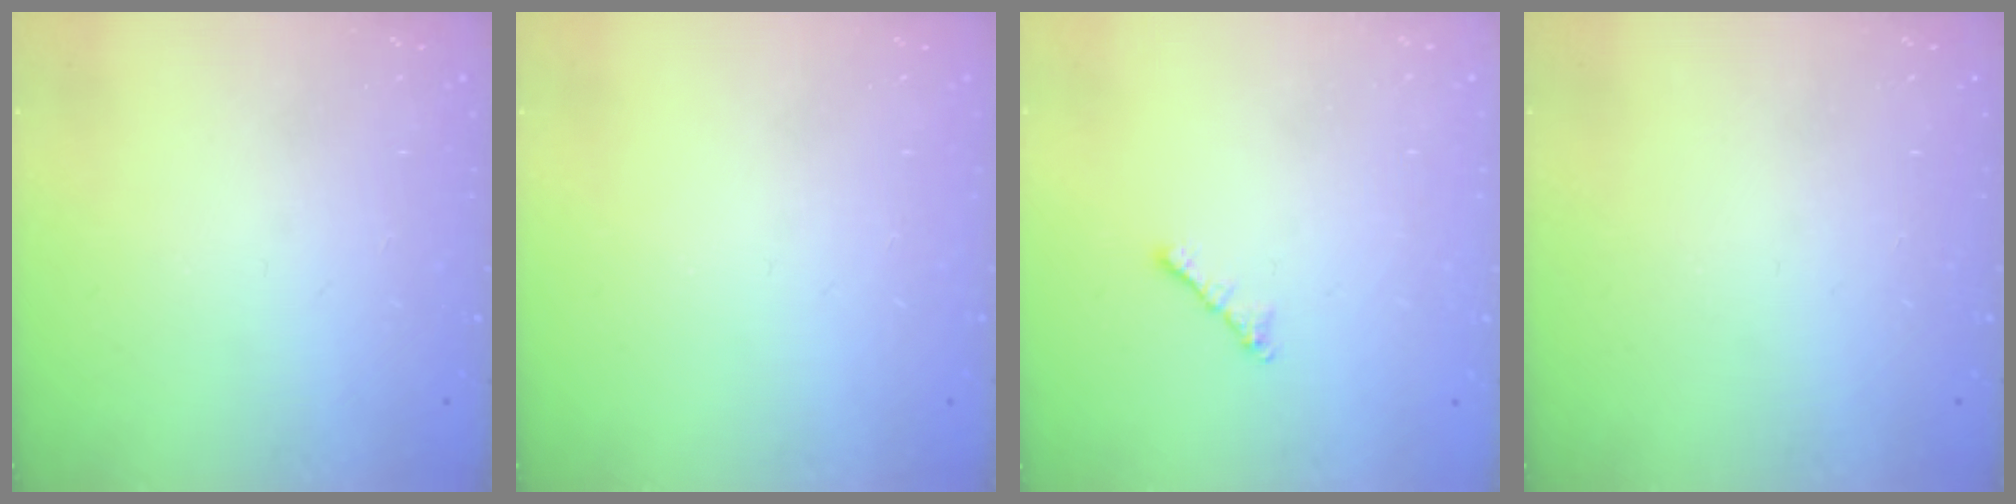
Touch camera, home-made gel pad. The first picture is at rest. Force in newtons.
{"total": 0.0}
{"total": 2.1, "press": 2.0, "slide": 0.6}
{"total": 0.0}